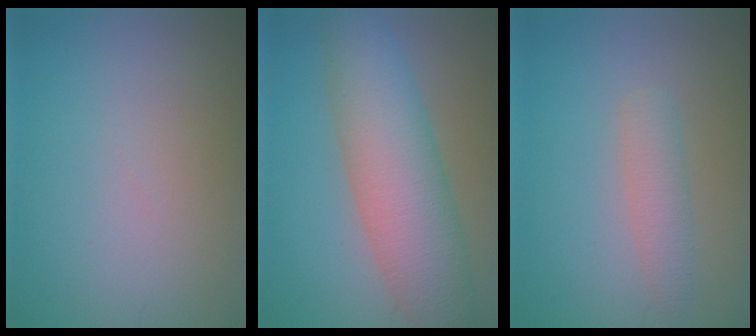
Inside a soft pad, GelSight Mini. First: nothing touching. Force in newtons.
{"total": 8.7, "press": 8.6, "slide": 0.3}
{"total": 2.2, "press": 2.2, "slide": 0.1}